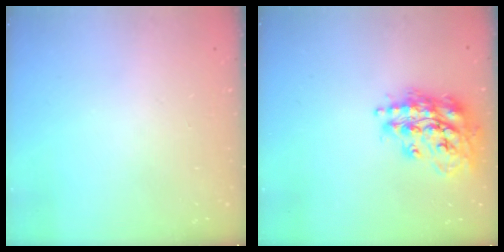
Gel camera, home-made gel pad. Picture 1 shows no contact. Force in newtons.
{"total": 17.7, "press": 17.6, "slide": 1.5}